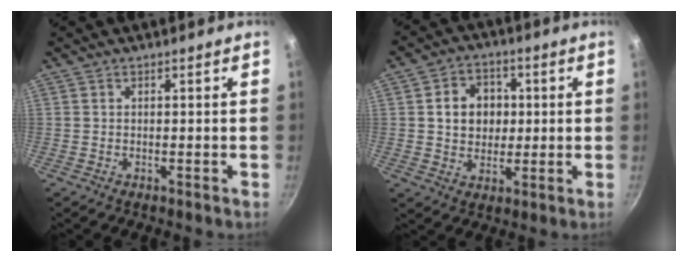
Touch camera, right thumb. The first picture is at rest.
{"total": 9.0, "force": [1.2, 7.6, 4.7], "torque": [-0.046, 0.007, 0.015]}